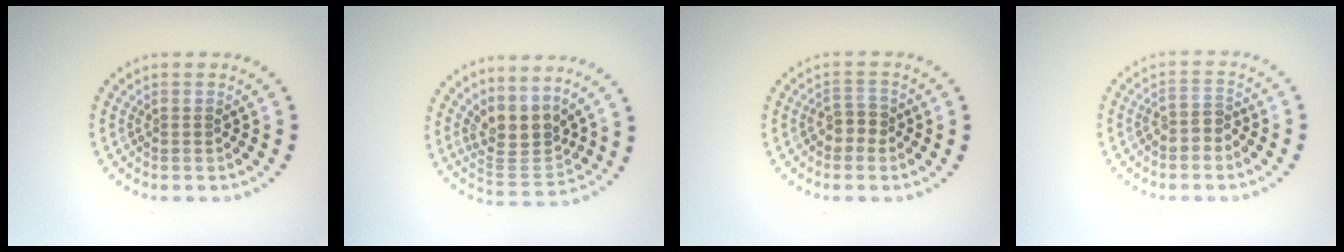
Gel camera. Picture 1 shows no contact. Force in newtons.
{"total": 3.7, "press": 3.1, "slide": 2.0}
{"total": 1.9, "press": 1.7, "slide": 0.9}
{"total": 1.8, "press": 1.6, "slide": 0.8}